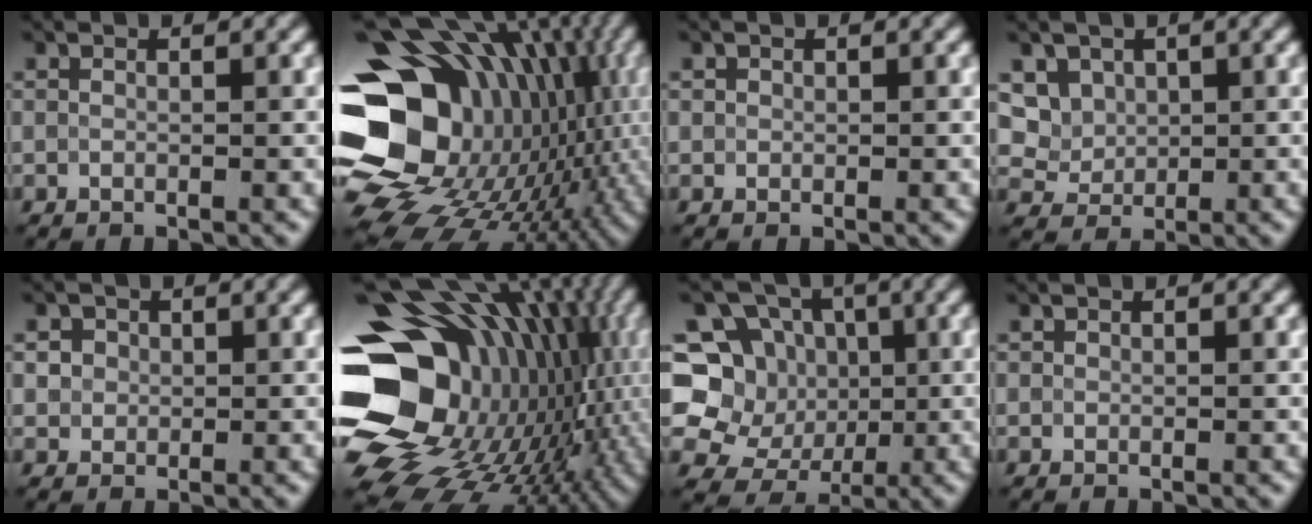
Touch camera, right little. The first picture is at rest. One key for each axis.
{"total": 20.5, "fx": -2.9, "fy": 16.4, "fz": 12.0, "tx": -0.247, "ty": -0.013, "tz": -0.049}
{"total": 0.5, "fx": 0.1, "fy": 0.5, "fz": 0.0, "tx": 0.006, "ty": -0.003, "tz": 0.002}
{"total": 4.4, "fx": 1.9, "fy": 3.6, "fz": 1.7, "tx": -0.040, "ty": -0.005, "tz": 0.040}
{"total": 2.5, "fx": 0.8, "fy": 2.1, "fz": 0.9, "tx": -0.015, "ty": 0.003, "tz": 0.016}
{"total": 20.1, "fx": -1.3, "fy": 15.3, "fz": 13.0, "tx": -0.259, "ty": -0.017, "tz": -0.004}
{"total": 10.8, "fx": -0.8, "fy": 9.9, "fz": 4.1, "tx": -0.086, "ty": 0.021, "tz": -0.041}
{"total": 0.0}